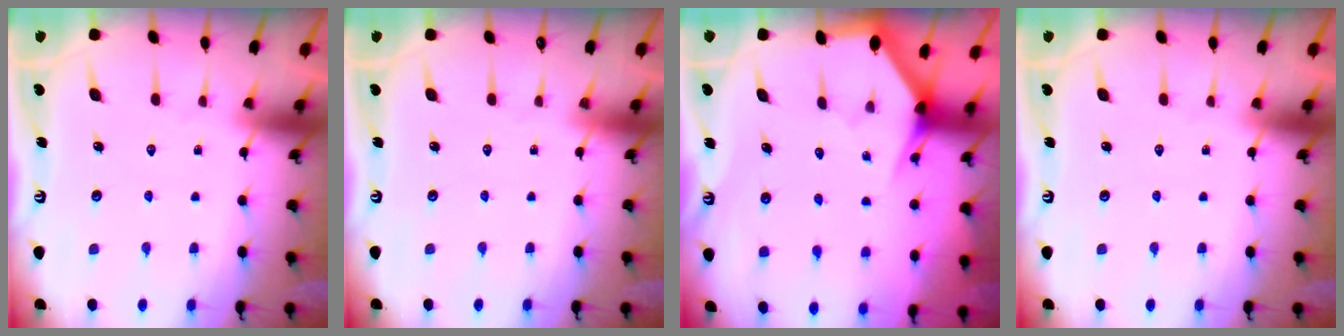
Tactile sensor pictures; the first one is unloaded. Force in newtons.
{"total": 0.0}
{"total": 2.9, "press": 2.9, "slide": 0.0}
{"total": 0.0}